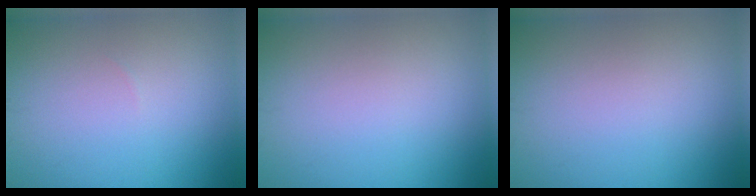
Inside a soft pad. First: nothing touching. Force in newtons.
{"total": 0.0}
{"total": 0.0}